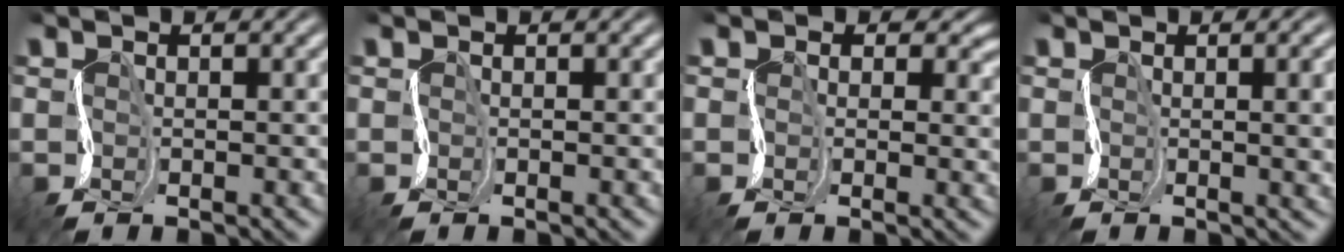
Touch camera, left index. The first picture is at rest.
{"total": 0.0}
{"total": 4.6, "force": [1.4, 3.5, 2.6], "torque": [-0.040, 0.009, 0.017]}
{"total": 6.6, "force": [0.4, 3.1, 5.8], "torque": [-0.042, 0.009, 0.006]}